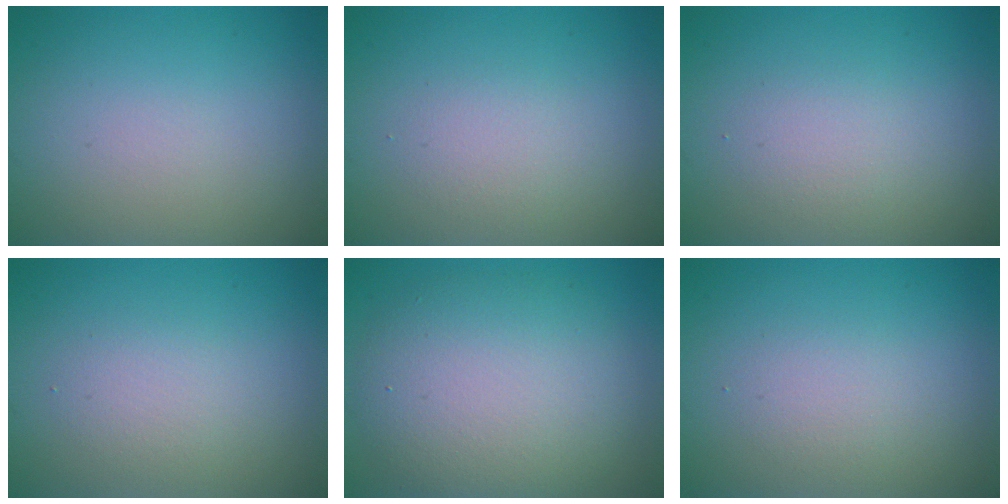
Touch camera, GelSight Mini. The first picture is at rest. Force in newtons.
{"total": 1.7, "press": 1.7, "slide": 0.1}
{"total": 1.7, "press": 1.7, "slide": 0.1}
{"total": 1.9, "press": 1.9, "slide": 0.0}
{"total": 7.7, "press": 7.7, "slide": 0.4}
{"total": 1.6, "press": 1.6, "slide": 0.1}